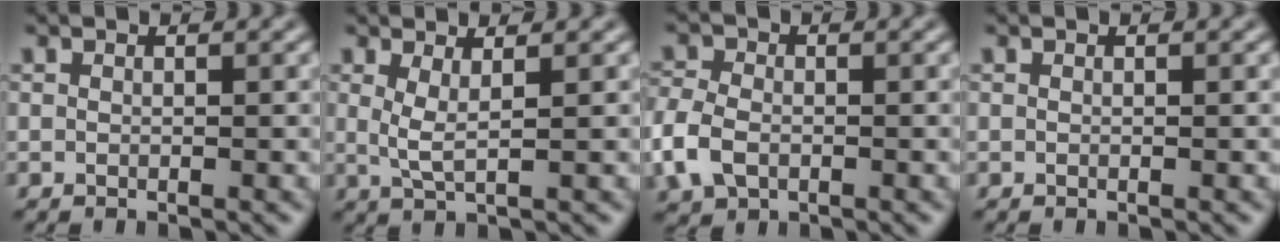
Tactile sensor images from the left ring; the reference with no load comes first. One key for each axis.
{"total": 2.1, "fx": 0.7, "fy": 0.4, "fz": 1.9, "tx": -0.042, "ty": -0.006, "tz": 0.015}
{"total": 4.2, "fx": -1.4, "fy": 3.0, "fz": 2.6, "tx": -0.070, "ty": -0.001, "tz": -0.035}
{"total": 0.0}